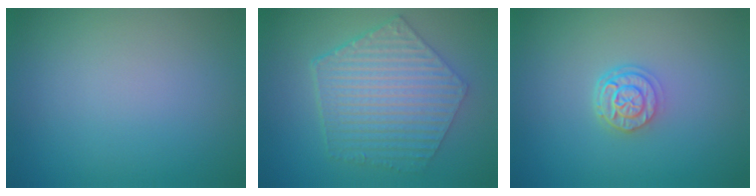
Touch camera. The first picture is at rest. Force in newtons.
{"total": 6.9, "press": 5.0, "slide": 4.8}
{"total": 2.9, "press": 2.3, "slide": 1.8}